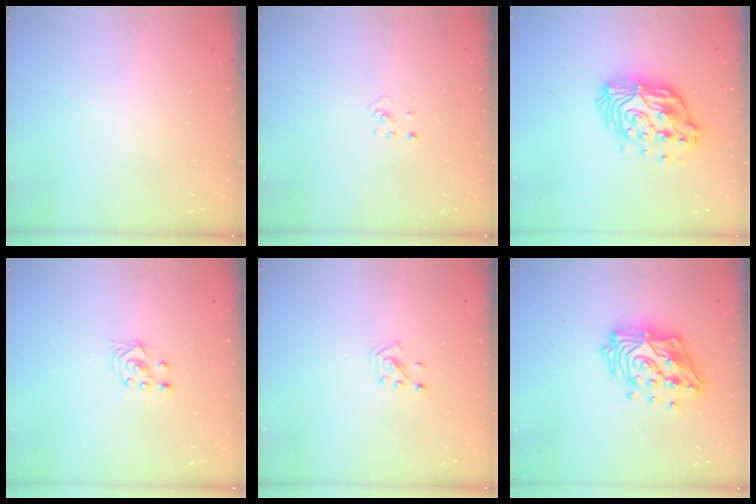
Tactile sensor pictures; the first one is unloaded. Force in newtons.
{"total": 2.0, "press": 2.0, "slide": 0.3}
{"total": 15.5, "press": 15.5, "slide": 1.3}
{"total": 2.9, "press": 2.5, "slide": 1.4}
{"total": 2.6, "press": 2.6, "slide": 0.5}
{"total": 17.5, "press": 17.3, "slide": 2.1}